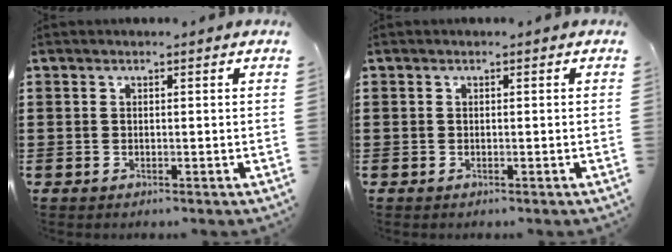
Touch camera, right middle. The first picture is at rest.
{"total": 0.0}